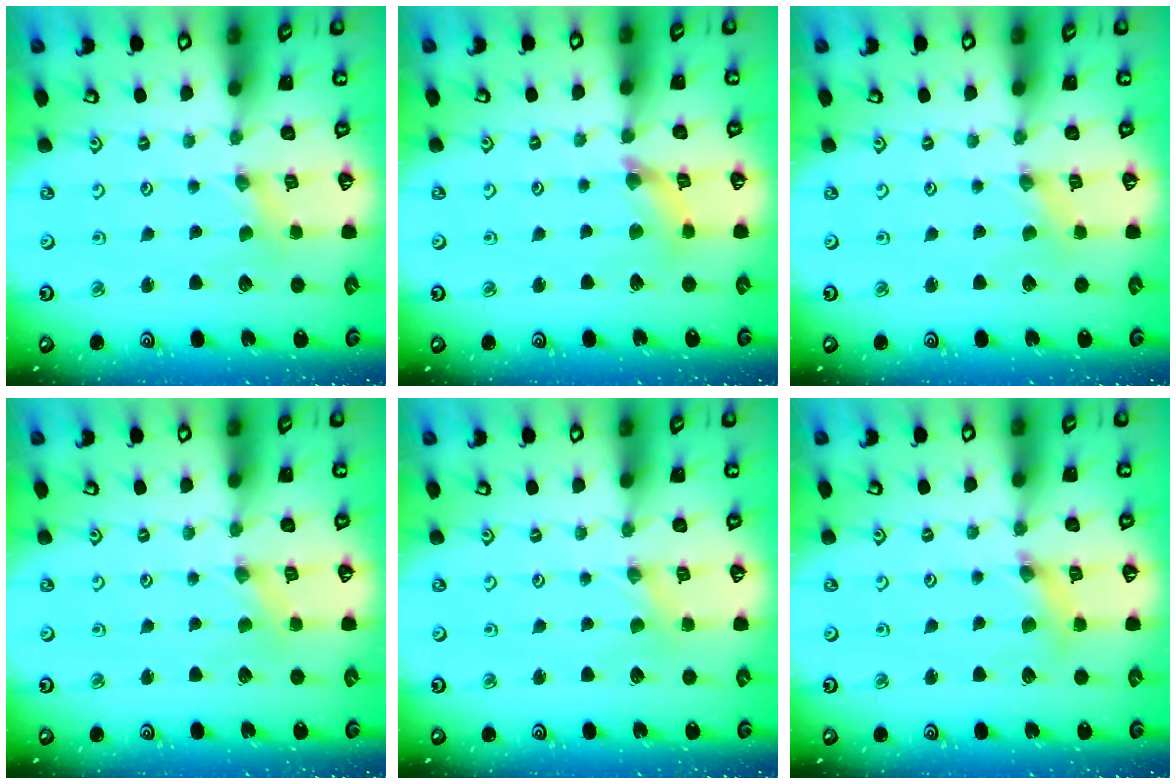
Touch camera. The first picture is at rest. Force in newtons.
{"total": 4.6, "press": 4.6, "slide": 0.5}
{"total": 0.0}
{"total": 0.0}
{"total": 0.0}
{"total": 4.7, "press": 4.7, "slide": 0.3}